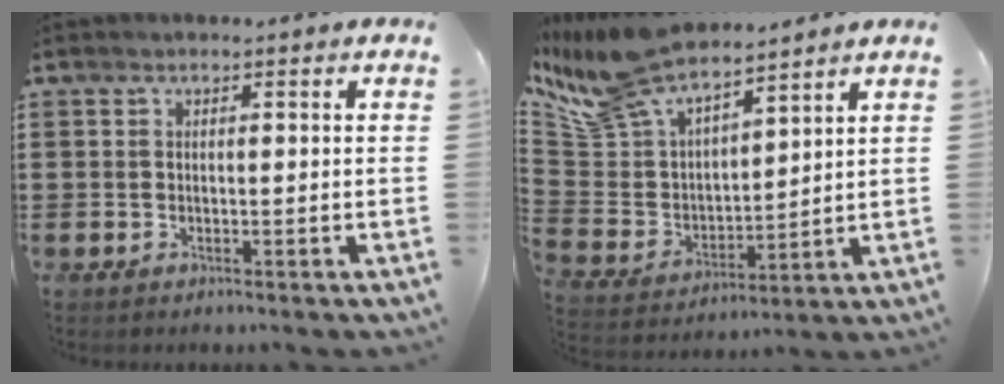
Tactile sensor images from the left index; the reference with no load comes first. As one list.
[{"total": 11.8, "force": [10.7, 3.1, 4.0], "torque": [-0.126, -0.056, 0.192]}]